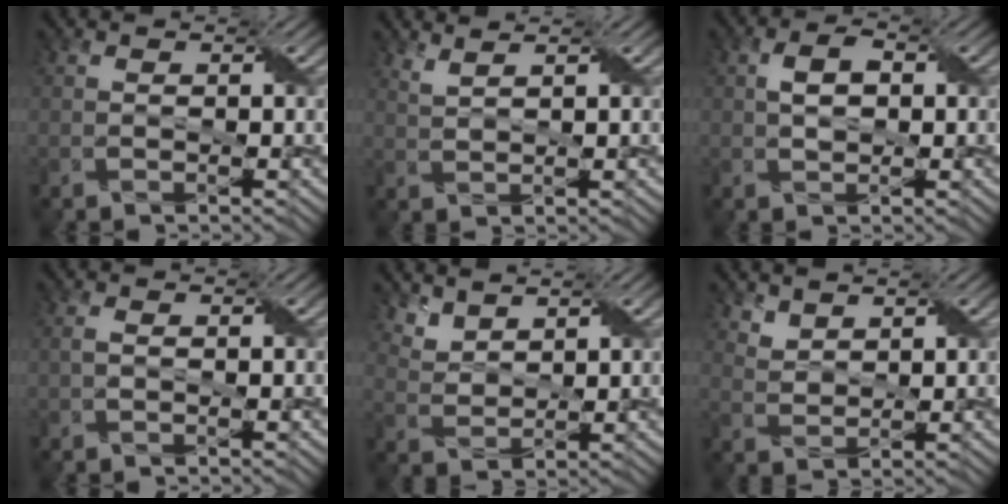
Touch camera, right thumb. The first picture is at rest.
{"total": 2.2, "force": [1.8, 0.5, 1.1], "torque": [-0.020, 0.003, 0.028]}
{"total": 3.1, "force": [0.6, 1.9, 2.3], "torque": [-0.047, 0.004, 0.008]}
{"total": 0.8, "force": [0.0, 0.4, 0.7], "torque": [-0.020, 0.003, -0.002]}
{"total": 3.1, "force": [2.8, 1.1, 0.8], "torque": [-0.029, -0.007, 0.070]}
{"total": 2.3, "force": [2.0, 1.0, 0.4], "torque": [-0.016, -0.003, 0.046]}